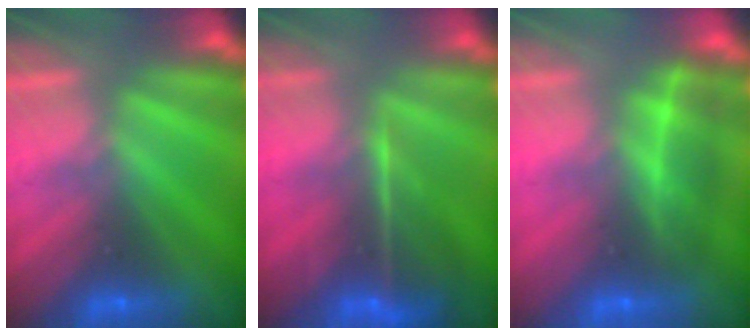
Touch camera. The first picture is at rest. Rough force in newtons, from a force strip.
{"total": 7.3}
{"total": 2.1}